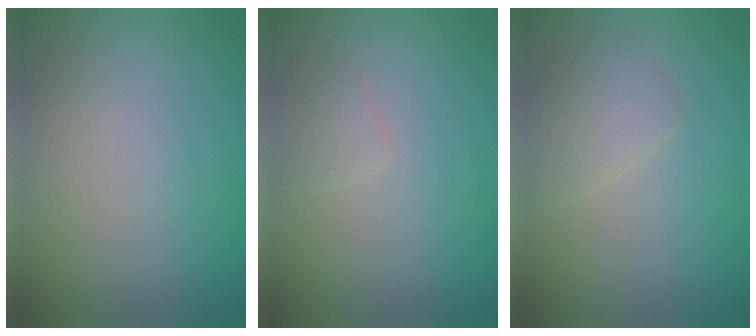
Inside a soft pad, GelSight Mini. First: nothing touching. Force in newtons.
{"total": 0.9, "press": 0.9, "slide": 0.1}
{"total": 2.2, "press": 2.2, "slide": 0.0}